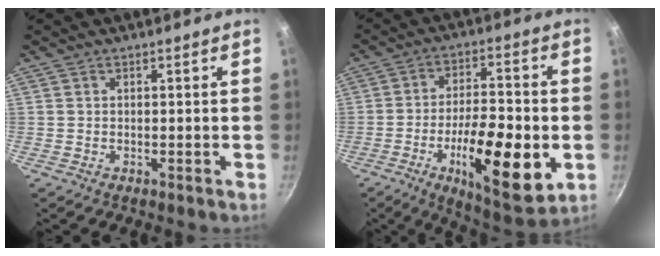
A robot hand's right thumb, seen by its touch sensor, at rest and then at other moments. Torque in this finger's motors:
{"motor_torque": [0.06, 0.75, 1.79, -0.67, 0.18]}